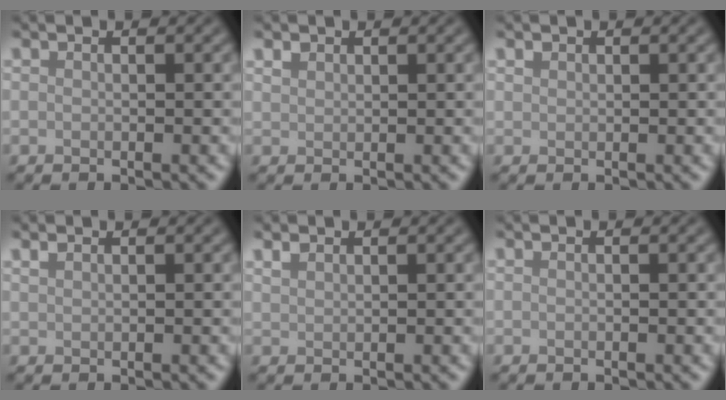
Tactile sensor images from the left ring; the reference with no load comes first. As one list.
[{"total": 1.0, "force": [0.7, 0.6, 0.2], "torque": [-0.005, 0.001, 0.015]}, {"total": 0.6, "force": [0.4, 0.5, 0.1], "torque": [0.001, -0.001, 0.009]}, {"total": 0.8, "force": [0.7, 0.3, 0.3], "torque": [-0.010, 0.002, 0.016]}, {"total": 1.1, "force": [1.0, 0.5, 0.4], "torque": [-0.013, 0.002, 0.023]}, {"total": 0.0}]